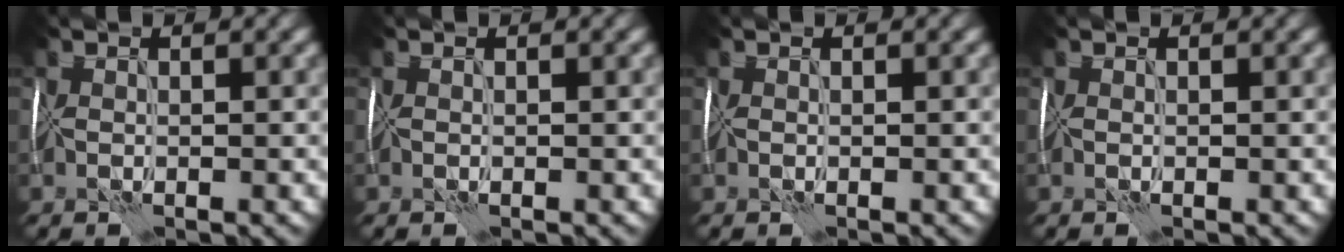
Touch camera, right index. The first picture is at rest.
{"total": 0.0}
{"total": 0.0}
{"total": 0.0}